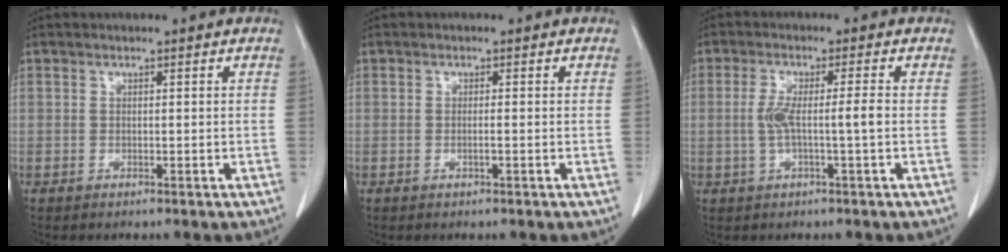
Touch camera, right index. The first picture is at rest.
{"total": 0.8, "force": [-0.2, -0.1, 0.8], "torque": [-0.016, -0.001, -0.003]}
{"total": 4.9, "force": [-0.5, -0.1, 4.9], "torque": [-0.099, 0.006, -0.008]}